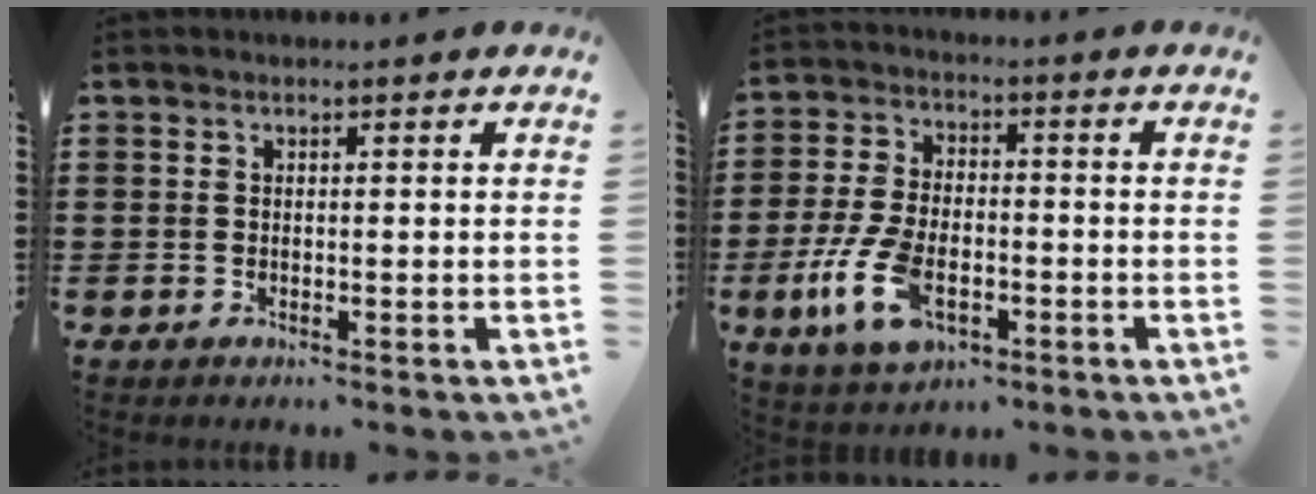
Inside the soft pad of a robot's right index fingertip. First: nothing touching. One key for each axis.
{"total": 9.9, "fx": -3.9, "fy": 5.0, "fz": 7.6, "tx": -0.191, "ty": -0.010, "tz": -0.077}